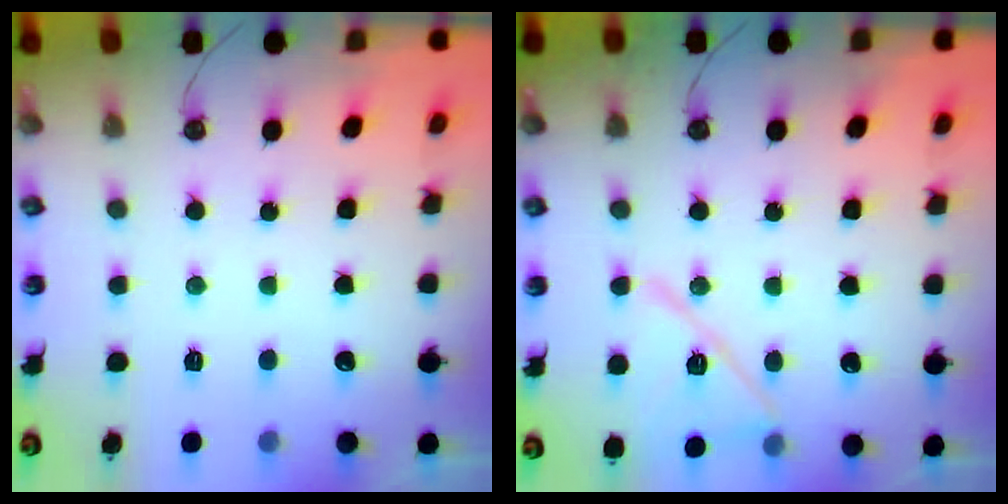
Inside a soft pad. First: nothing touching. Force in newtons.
{"total": 13.6, "press": 13.6, "slide": 0.6}